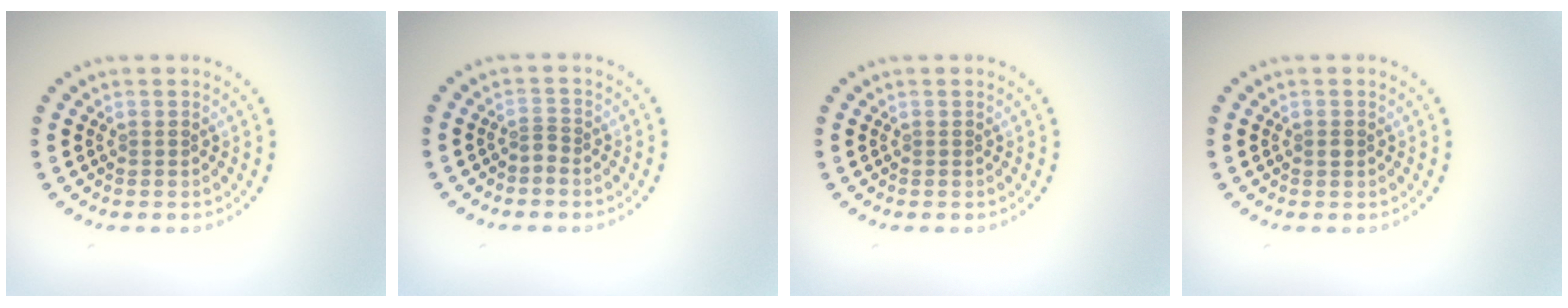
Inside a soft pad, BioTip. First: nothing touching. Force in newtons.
{"total": 0.7, "press": 0.4, "slide": 0.6}
{"total": 0.0}
{"total": 0.7, "press": 0.7, "slide": 0.1}